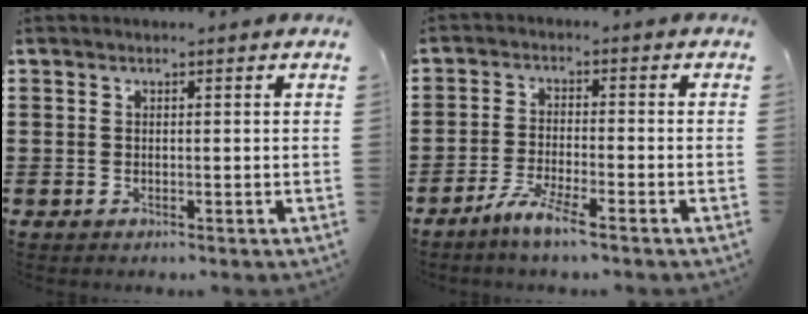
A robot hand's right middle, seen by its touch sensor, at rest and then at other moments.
{"total": 4.4, "force": [-3.6, 0.1, 2.5], "torque": [-0.056, -0.005, -0.069]}